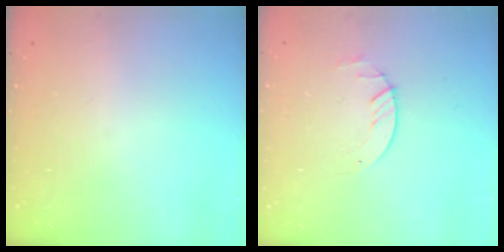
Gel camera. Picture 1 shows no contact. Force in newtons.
{"total": 1.4, "press": 1.4, "slide": 0.2}